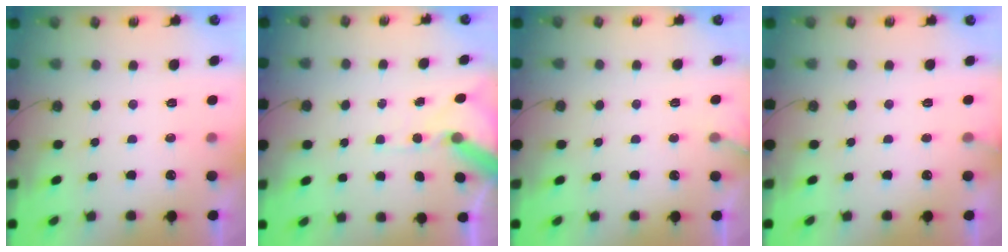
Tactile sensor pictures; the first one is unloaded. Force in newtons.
{"total": 10.7, "press": 10.6, "slide": 1.4}
{"total": 5.3, "press": 5.3, "slide": 0.3}
{"total": 4.5, "press": 4.5, "slide": 0.2}